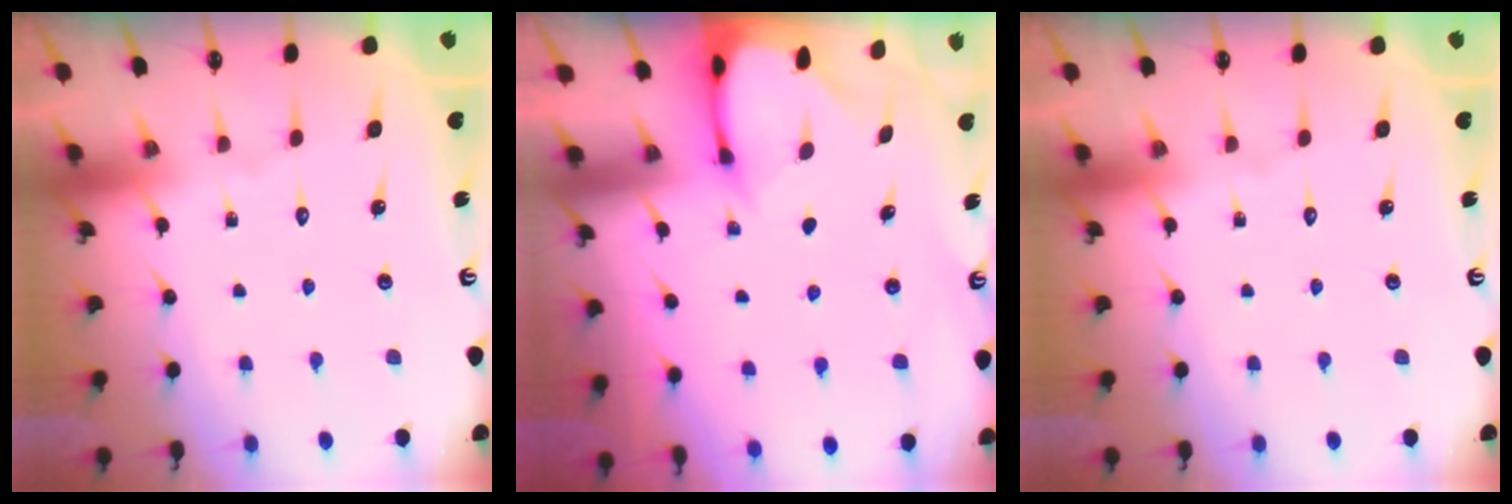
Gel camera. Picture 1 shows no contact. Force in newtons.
{"total": 2.4, "press": 2.4, "slide": 0.3}
{"total": 0.0}